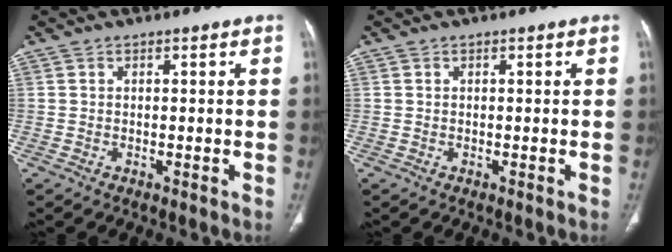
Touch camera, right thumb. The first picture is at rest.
{"total": 0.0}